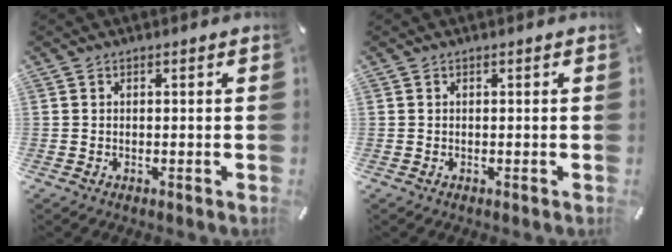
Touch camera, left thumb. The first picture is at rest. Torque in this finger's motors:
{"motor_torque": [-0.09, -0.02, -0.04, 0.03, 0.00]}